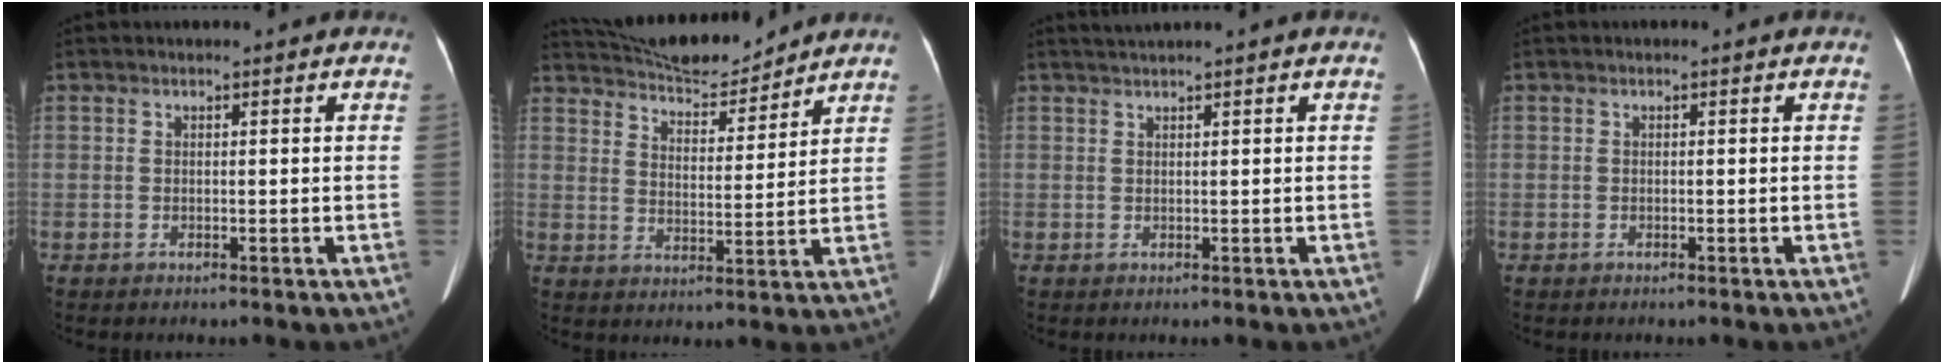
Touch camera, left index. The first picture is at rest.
{"total": 11.6, "force": [11.1, 1.5, 3.1], "torque": [-0.059, -0.001, 0.180]}
{"total": 1.4, "force": [1.2, -0.6, 0.5], "torque": [-0.010, 0.007, 0.029]}
{"total": 0.0}